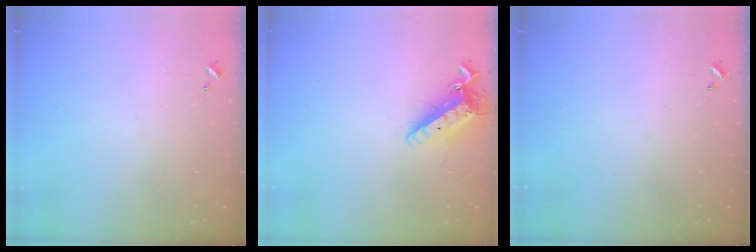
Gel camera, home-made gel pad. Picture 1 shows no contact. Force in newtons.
{"total": 14.7, "press": 14.5, "slide": 1.8}
{"total": 0.0}